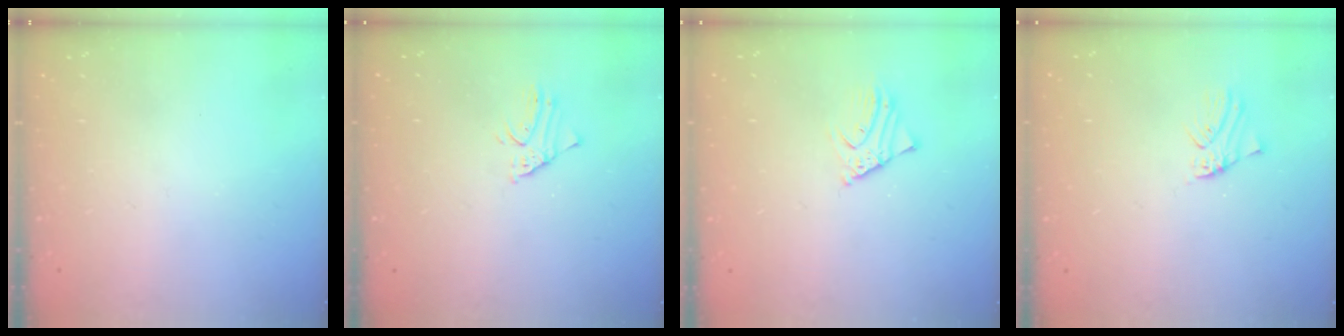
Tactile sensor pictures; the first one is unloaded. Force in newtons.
{"total": 1.5, "press": 1.5, "slide": 0.1}
{"total": 3.0, "press": 3.0, "slide": 0.3}
{"total": 0.9, "press": 0.9, "slide": 0.1}